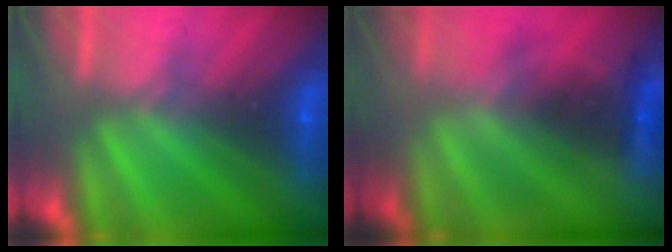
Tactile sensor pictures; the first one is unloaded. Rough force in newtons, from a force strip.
{"total": 2.3}